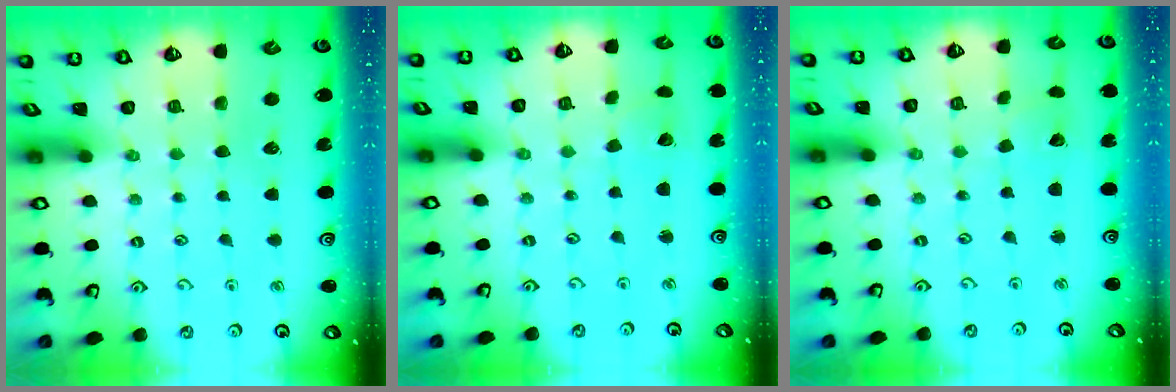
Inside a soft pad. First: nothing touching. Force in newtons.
{"total": 2.1, "press": 2.1, "slide": 0.2}
{"total": 1.7, "press": 1.7, "slide": 0.1}